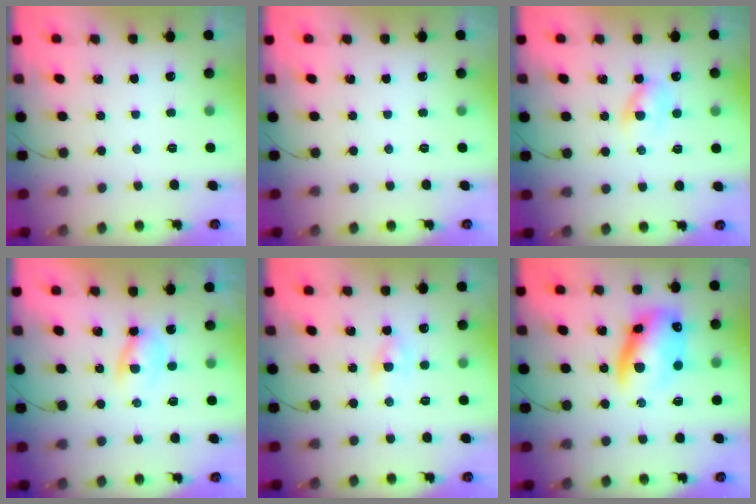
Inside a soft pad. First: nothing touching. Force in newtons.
{"total": 0.0}
{"total": 4.1, "press": 3.8, "slide": 1.5}
{"total": 2.1, "press": 1.9, "slide": 0.9}
{"total": 2.5, "press": 2.4, "slide": 0.9}
{"total": 13.9, "press": 13.5, "slide": 3.1}